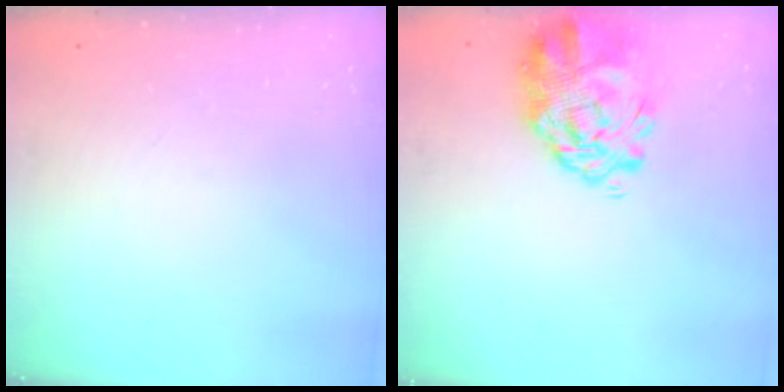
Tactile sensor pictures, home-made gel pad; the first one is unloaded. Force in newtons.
{"total": 6.7, "press": 6.2, "slide": 2.8}